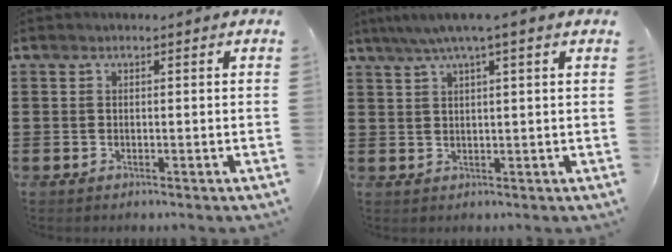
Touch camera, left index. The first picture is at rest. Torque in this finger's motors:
{"motor_torque": [2.14, 0.00, 0.74, 0.21]}